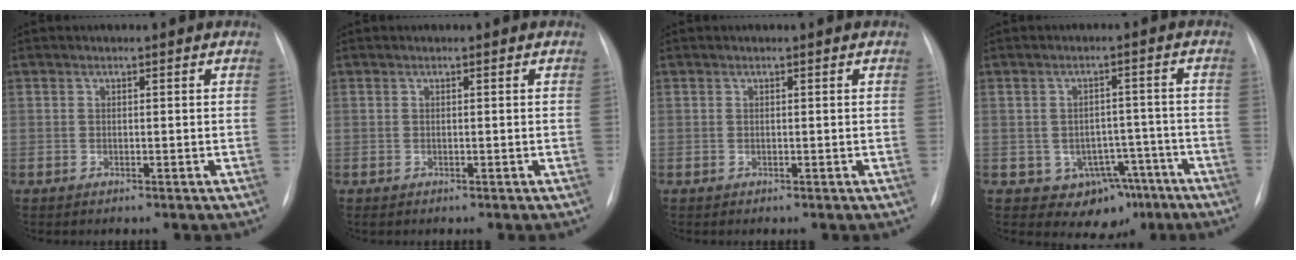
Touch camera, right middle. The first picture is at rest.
{"total": 0.0}
{"total": 0.0}
{"total": 7.1, "force": [-3.7, 5.5, 2.6], "torque": [-0.020, 0.025, -0.037]}